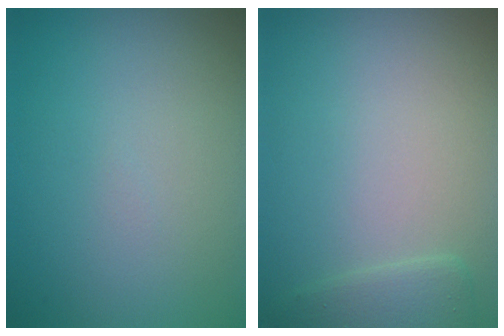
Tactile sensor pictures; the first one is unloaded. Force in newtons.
{"total": 1.2, "press": 1.2, "slide": 0.1}